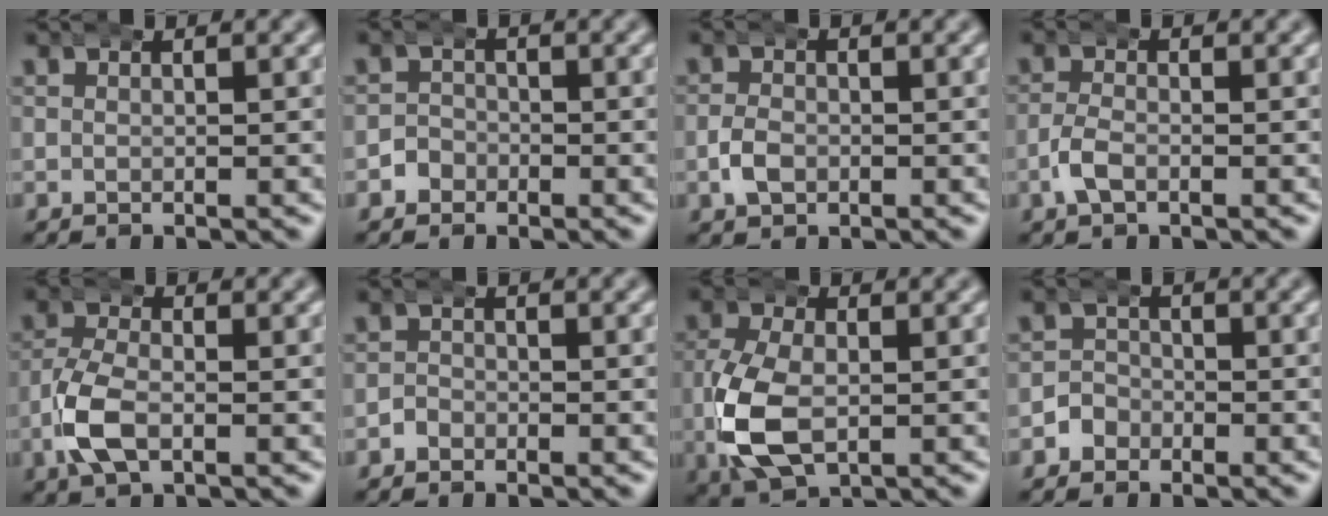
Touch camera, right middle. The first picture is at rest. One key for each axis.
{"total": 2.0, "fx": -1.0, "fy": 1.7, "fz": 0.0, "tx": 0.001, "ty": 0.001, "tz": -0.024}
{"total": 1.8, "fx": -0.7, "fy": 1.2, "fz": 1.0, "tx": -0.031, "ty": -0.002, "tz": -0.011}
{"total": 2.1, "fx": -1.1, "fy": 1.0, "fz": 1.5, "tx": -0.040, "ty": -0.004, "tz": -0.019}
{"total": 4.3, "fx": -1.3, "fy": 2.4, "fz": 3.3, "tx": -0.085, "ty": -0.009, "tz": -0.021}
{"total": 1.1, "fx": -0.9, "fy": 0.7, "fz": 0.0, "tx": -0.003, "ty": -0.002, "tz": -0.017}
{"total": 6.9, "fx": -1.0, "fy": 4.6, "fz": 5.0, "tx": -0.136, "ty": -0.016, "tz": -0.005}
{"total": 2.2, "fx": -1.2, "fy": 1.9, "fz": 0.0, "tx": -0.002, "ty": 0.000, "tz": -0.026}